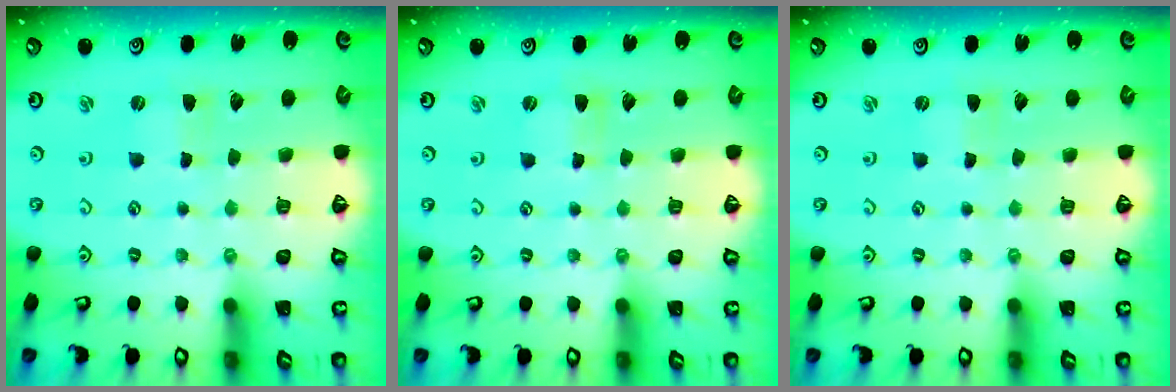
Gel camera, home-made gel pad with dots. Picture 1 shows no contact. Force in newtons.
{"total": 0.0}
{"total": 0.0}